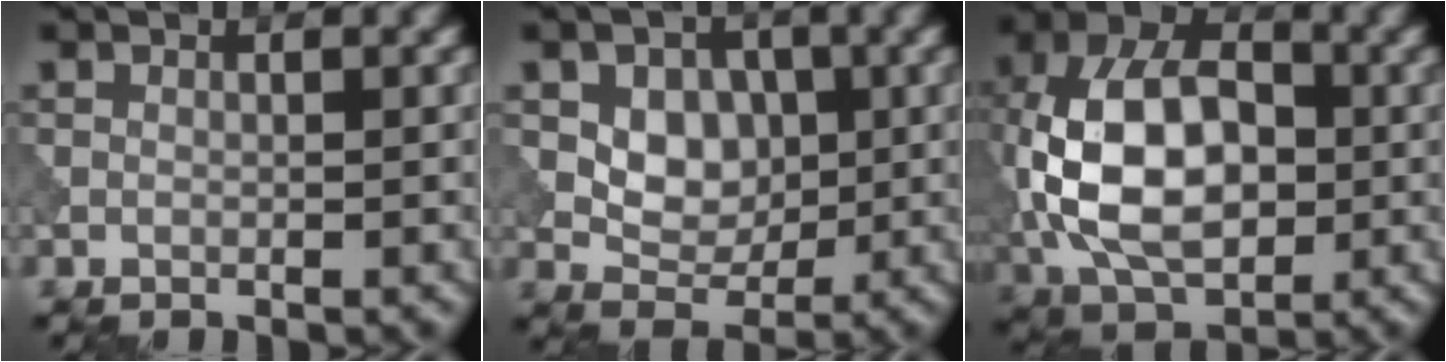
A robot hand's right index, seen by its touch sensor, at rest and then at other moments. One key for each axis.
{"total": 4.3, "fx": 0.5, "fy": 3.3, "fz": 2.8, "tx": -0.044, "ty": -0.005, "tz": 0.003}
{"total": 11.9, "fx": -0.6, "fy": 7.6, "fz": 9.2, "tx": -0.182, "ty": 0.014, "tz": -0.025}